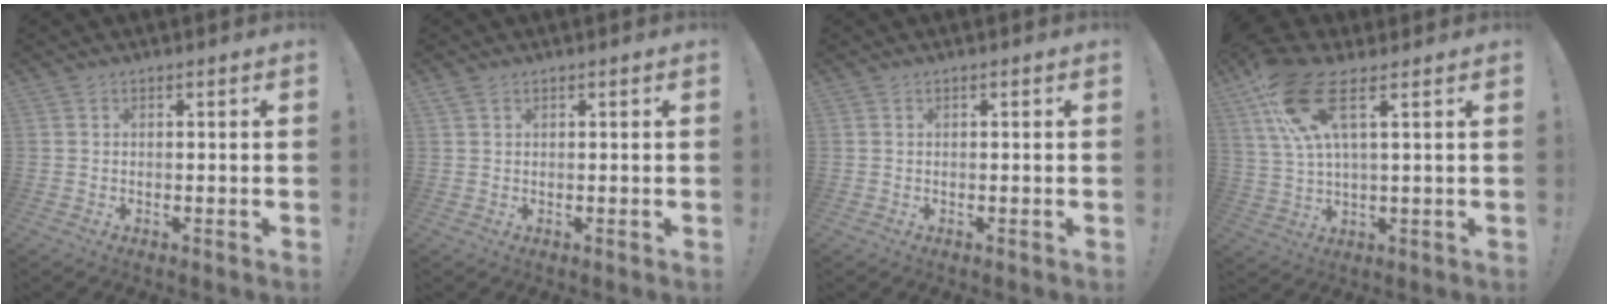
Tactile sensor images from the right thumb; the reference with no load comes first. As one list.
[{"total": 1.0, "force": [0.7, 0.4, 0.6], "torque": [-0.013, 0.001, 0.013]}, {"total": 0.0}, {"total": 15.5, "force": [7.5, 5.1, 12.6], "torque": [-0.256, -0.022, 0.130]}]